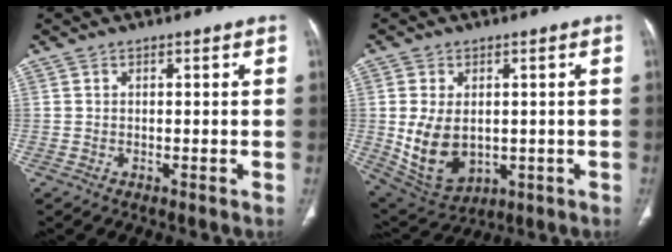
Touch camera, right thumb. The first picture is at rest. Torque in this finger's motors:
{"motor_torque": [-0.33, 1.02, 0.73, 0.71, 0.34]}